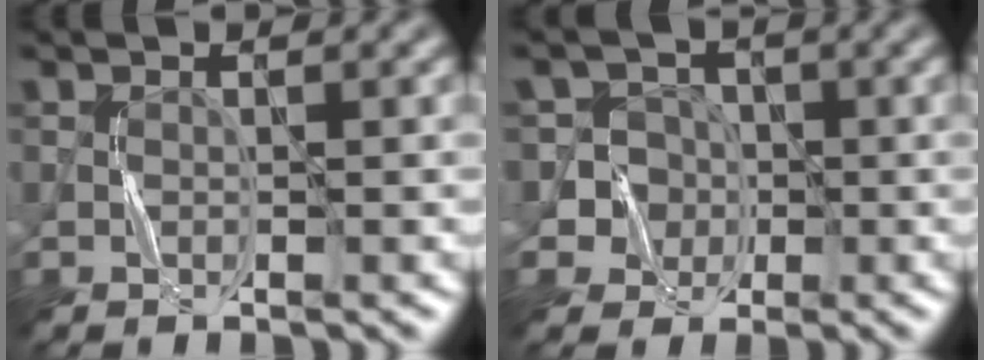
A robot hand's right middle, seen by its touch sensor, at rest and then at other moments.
{"total": 5.6, "force": [-0.6, 5.4, 1.1], "torque": [-0.009, 0.029, -0.032]}